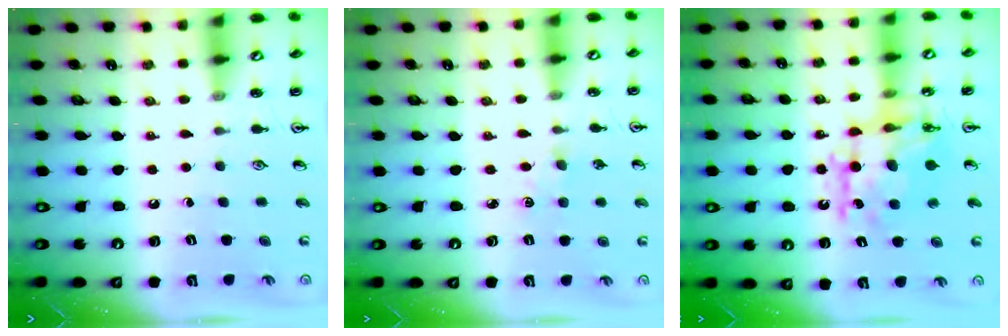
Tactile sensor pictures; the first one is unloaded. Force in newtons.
{"total": 2.9, "press": 2.9, "slide": 0.3}
{"total": 11.7, "press": 11.6, "slide": 0.5}